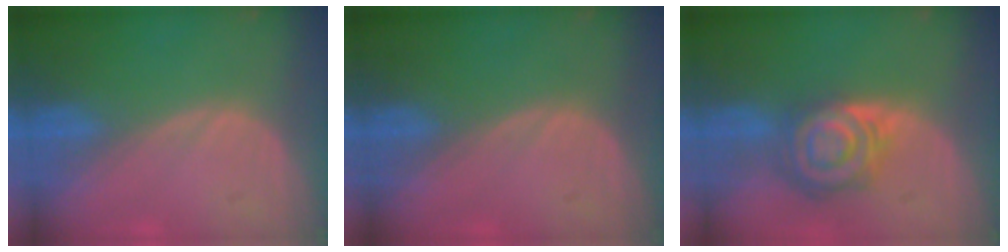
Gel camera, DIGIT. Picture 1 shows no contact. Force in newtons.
{"total": 0.0}
{"total": 8.0, "press": 7.1, "slide": 3.7}